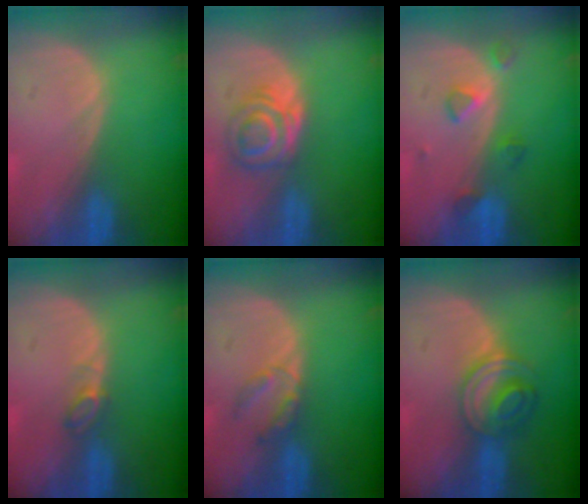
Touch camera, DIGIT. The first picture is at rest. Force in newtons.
{"total": 5.2, "press": 4.8, "slide": 2.1}
{"total": 3.5, "press": 3.4, "slide": 0.8}
{"total": 2.0, "press": 1.9, "slide": 0.4}
{"total": 2.8, "press": 2.8, "slide": 0.3}
{"total": 6.0, "press": 5.4, "slide": 2.6}